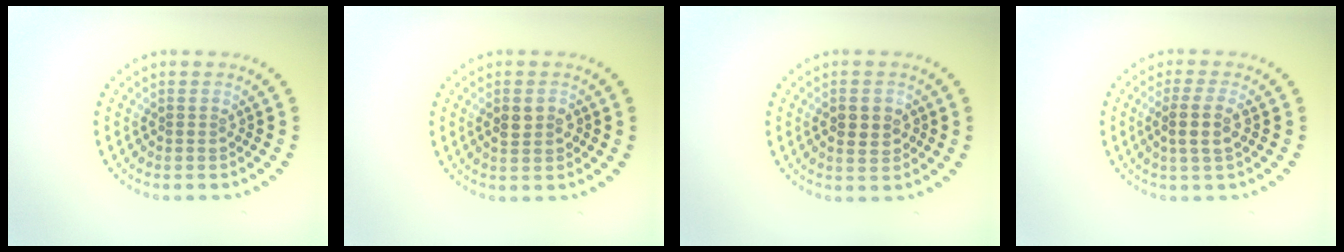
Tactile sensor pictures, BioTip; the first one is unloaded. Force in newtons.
{"total": 2.1, "press": 2.1, "slide": 0.2}
{"total": 2.7, "press": 2.7, "slide": 0.1}
{"total": 2.6, "press": 2.2, "slide": 1.3}